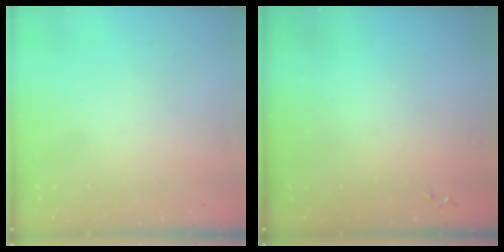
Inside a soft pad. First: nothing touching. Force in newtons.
{"total": 0.0}